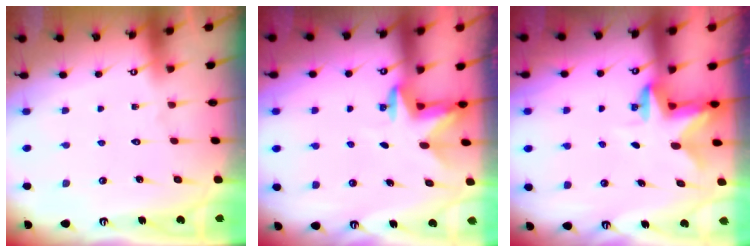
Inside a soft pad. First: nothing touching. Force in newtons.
{"total": 3.0, "press": 2.9, "slide": 0.7}
{"total": 2.5, "press": 2.5, "slide": 0.5}